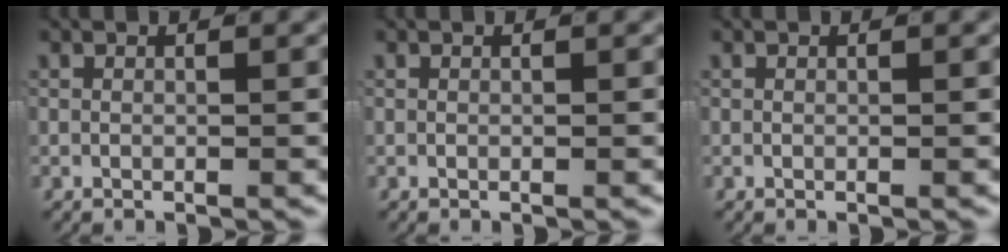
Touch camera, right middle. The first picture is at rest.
{"total": 0.0}
{"total": 0.0}